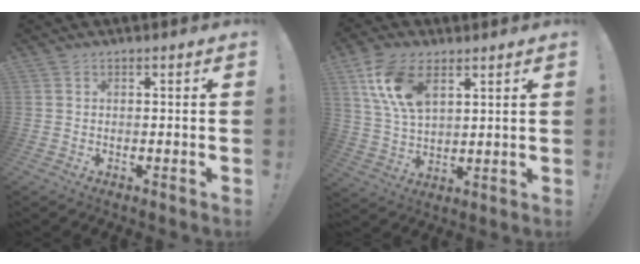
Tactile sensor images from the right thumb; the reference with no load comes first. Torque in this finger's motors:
{"motor_torque": [-0.48, 1.54, 1.14, 0.57, 0.46]}